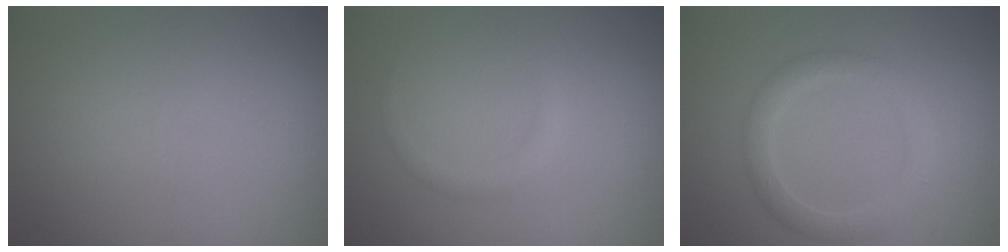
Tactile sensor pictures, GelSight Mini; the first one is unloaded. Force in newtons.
{"total": 1.0, "press": 1.0, "slide": 0.0}
{"total": 2.7, "press": 2.7, "slide": 0.1}